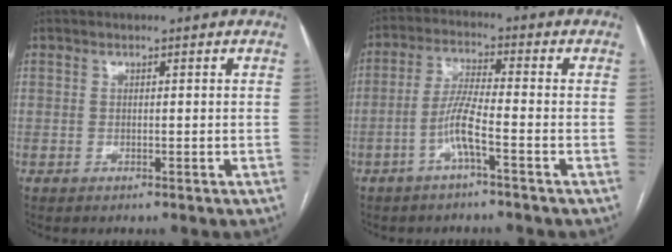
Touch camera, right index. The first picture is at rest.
{"total": 5.7, "force": [-2.5, 0.0, 5.1], "torque": [-0.107, 0.010, -0.052]}